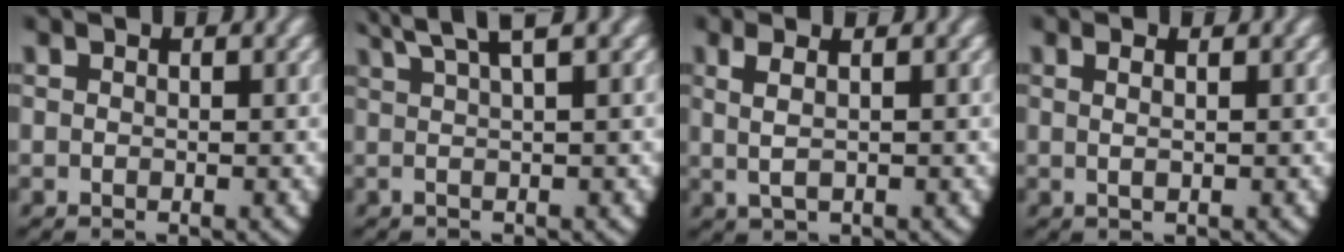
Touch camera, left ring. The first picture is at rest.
{"total": 3.6, "force": [2.6, -0.1, 2.4], "torque": [-0.038, 0.010, 0.046]}
{"total": 2.7, "force": [0.7, 1.2, 2.3], "torque": [-0.056, 0.000, 0.018]}
{"total": 1.1, "force": [0.3, -0.4, 1.0], "torque": [-0.022, -0.004, 0.009]}